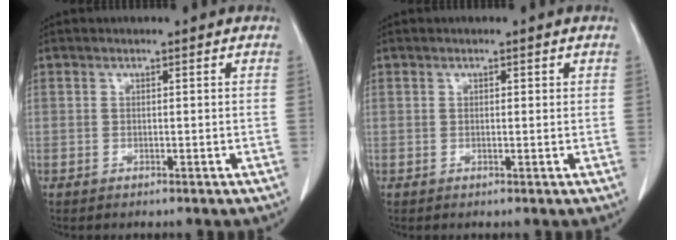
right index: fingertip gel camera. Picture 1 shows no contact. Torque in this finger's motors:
{"motor_torque": [-0.17, -0.02, -0.02, -0.01]}